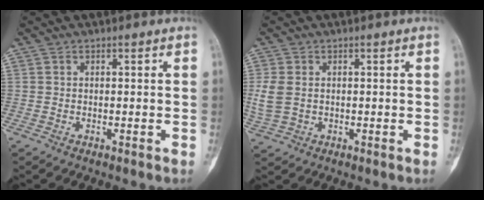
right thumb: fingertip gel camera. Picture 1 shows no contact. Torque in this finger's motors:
{"motor_torque": [0.33, 0.75, 0.00, 0.02, 0.05]}